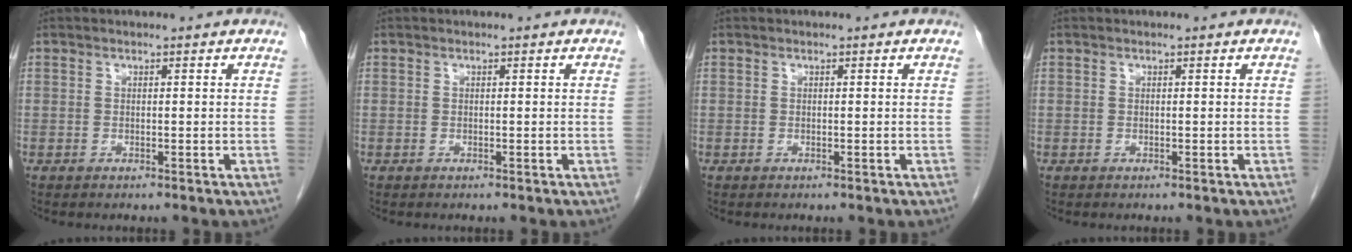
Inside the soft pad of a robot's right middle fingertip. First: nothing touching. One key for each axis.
{"total": 0.0}
{"total": 0.0}
{"total": 0.0}